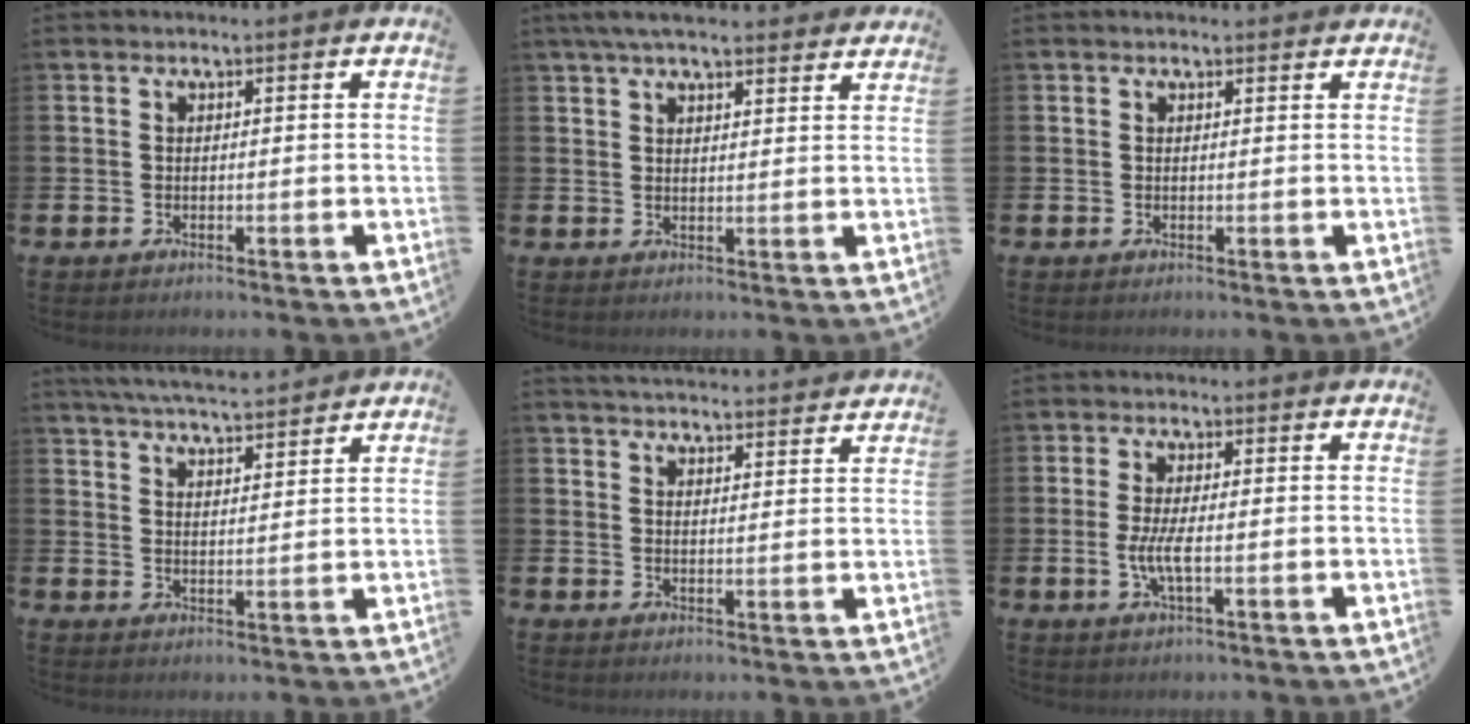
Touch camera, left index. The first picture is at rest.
{"total": 4.8, "force": [4.4, 0.9, 1.8], "torque": [-0.041, -0.012, 0.081]}
{"total": 0.6, "force": [0.6, 0.2, 0.1], "torque": [0.008, -0.002, 0.008]}
{"total": 5.7, "force": [5.6, 0.3, 1.0], "torque": [-0.032, -0.030, 0.100]}
{"total": 4.1, "force": [4.1, 0.1, 0.2], "torque": [-0.009, -0.030, 0.073]}
{"total": 3.3, "force": [-0.6, 0.6, 3.1], "torque": [-0.065, -0.002, -0.013]}